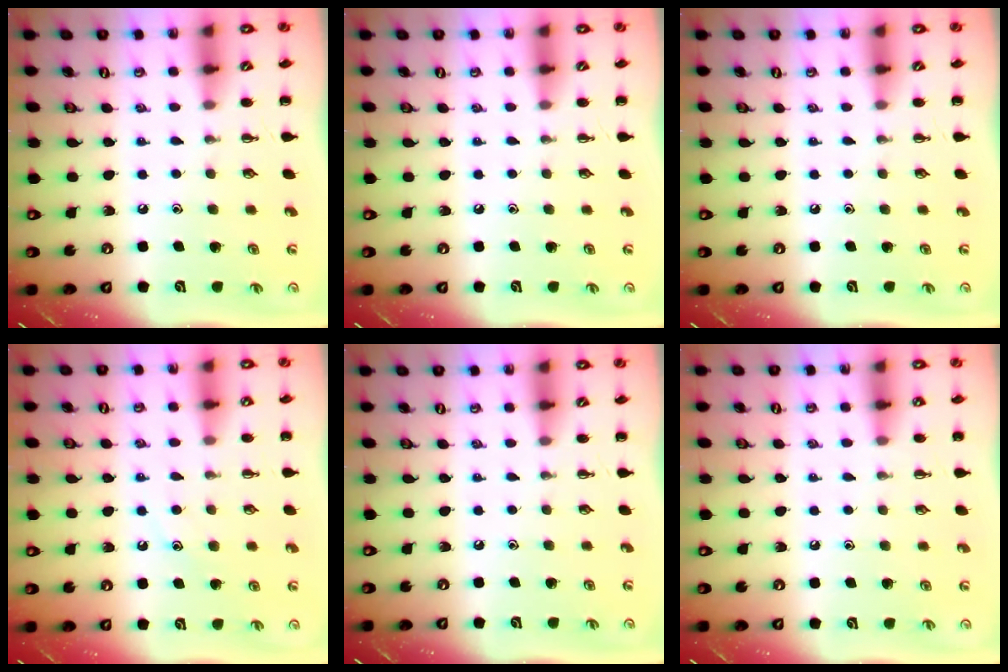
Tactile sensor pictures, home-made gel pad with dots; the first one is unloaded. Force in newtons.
{"total": 0.0}
{"total": 0.0}
{"total": 9.1, "press": 9.0, "slide": 1.4}
{"total": 0.0}
{"total": 3.7, "press": 3.4, "slide": 1.3}